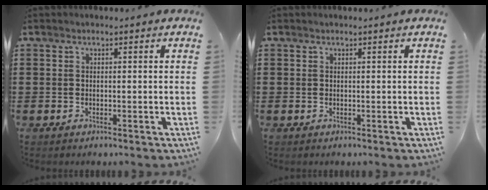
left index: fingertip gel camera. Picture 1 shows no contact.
{"total": 0.0}